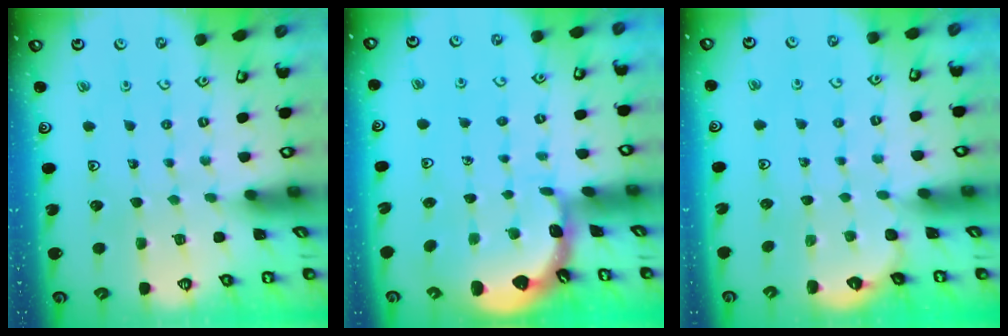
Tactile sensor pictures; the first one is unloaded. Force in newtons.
{"total": 1.5, "press": 1.5, "slide": 0.2}
{"total": 1.9, "press": 0.5, "slide": 1.9}